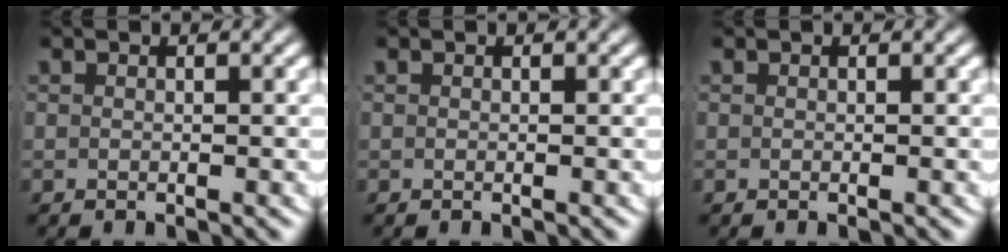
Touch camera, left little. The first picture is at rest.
{"total": 0.0}
{"total": 0.0}